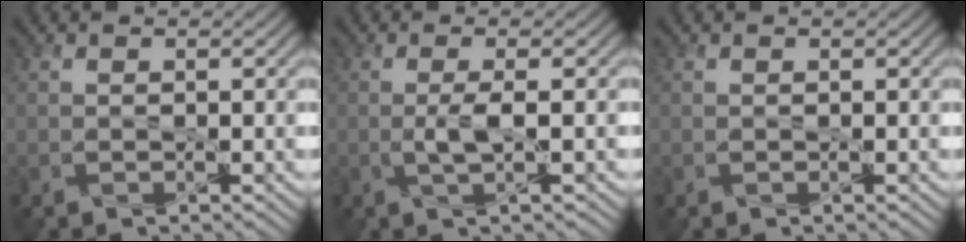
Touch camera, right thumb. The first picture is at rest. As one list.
[{"total": 2.4, "force": [-0.2, 0.3, 2.4], "torque": [-0.049, 0.003, -0.008]}, {"total": 0.0}]